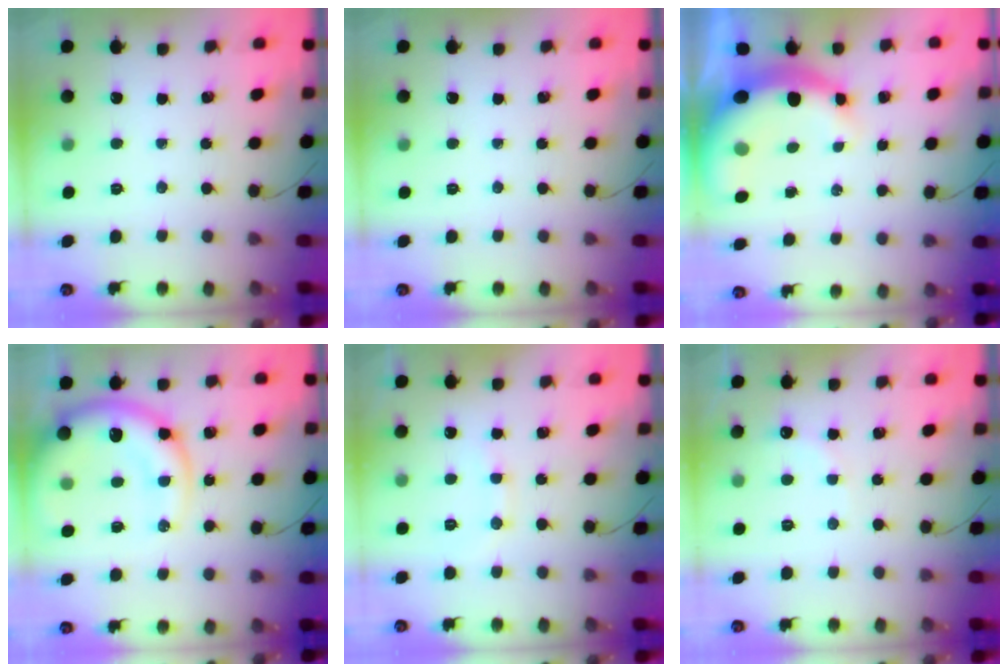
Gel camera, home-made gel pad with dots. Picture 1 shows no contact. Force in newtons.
{"total": 0.0}
{"total": 9.9, "press": 9.7, "slide": 1.9}
{"total": 16.3, "press": 15.6, "slide": 4.7}
{"total": 7.5, "press": 7.4, "slide": 1.1}
{"total": 5.7, "press": 5.6, "slide": 1.1}